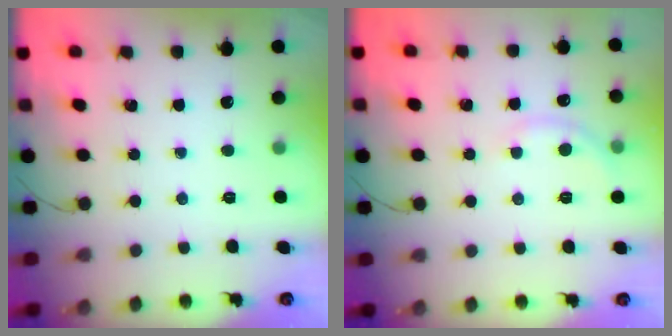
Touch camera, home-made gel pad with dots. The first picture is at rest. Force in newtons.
{"total": 3.9, "press": 3.7, "slide": 1.2}